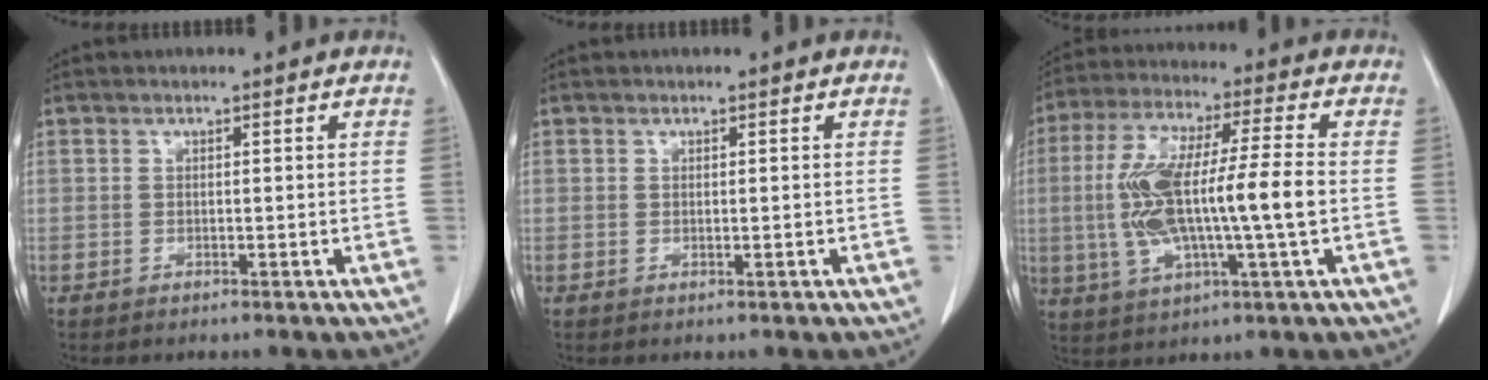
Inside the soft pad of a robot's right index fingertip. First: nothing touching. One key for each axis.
{"total": 0.0}
{"total": 15.3, "fx": -1.1, "fy": 1.8, "fz": 15.1, "tx": -0.307, "ty": 0.010, "tz": -0.020}